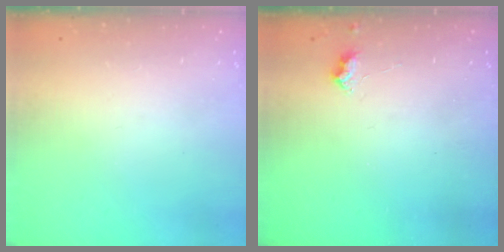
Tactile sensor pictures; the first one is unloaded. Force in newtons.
{"total": 3.2, "press": 3.1, "slide": 0.4}